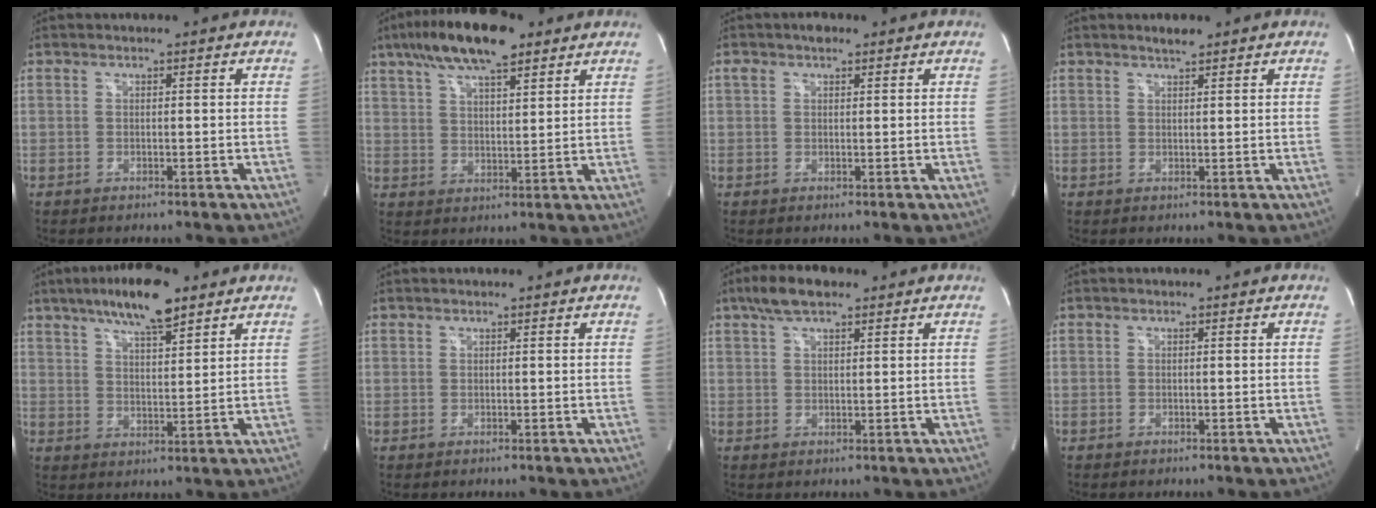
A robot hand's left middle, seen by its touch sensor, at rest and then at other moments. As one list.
[{"total": 13.1, "force": [8.9, 3.6, 8.9], "torque": [-0.169, 0.022, 0.157]}, {"total": 2.3, "force": [1.5, 1.0, 1.4], "torque": [-0.038, 0.018, 0.030]}, {"total": 1.7, "force": [1.5, 0.1, 0.8], "torque": [-0.024, 0.000, 0.030]}, {"total": 10.6, "force": [7.4, 2.1, 7.4], "torque": [-0.133, 0.007, 0.126]}, {"total": 0.6, "force": [0.5, 0.4, 0.0], "torque": [-0.001, 0.003, 0.008]}, {"total": 5.7, "force": [3.9, 1.9, 3.6], "torque": [-0.077, 0.017, 0.071]}, {"total": 0.0}]